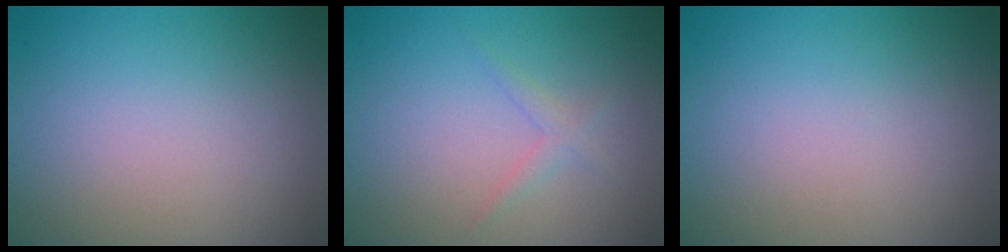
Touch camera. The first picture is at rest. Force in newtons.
{"total": 1.1, "press": 1.1, "slide": 0.0}
{"total": 0.0}